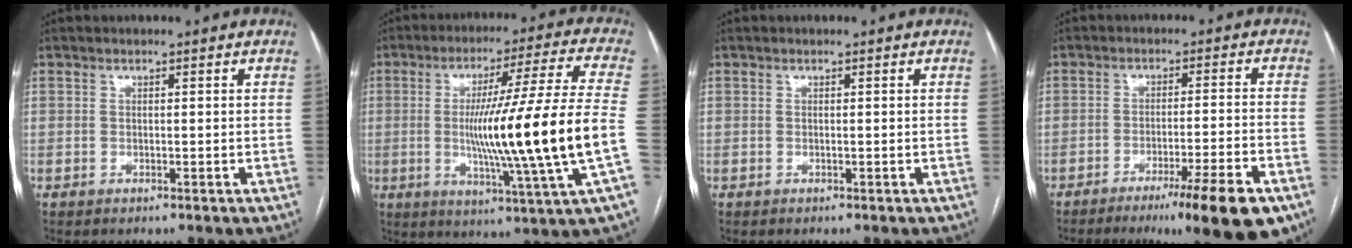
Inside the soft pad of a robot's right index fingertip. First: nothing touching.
{"total": 20.5, "force": [-2.6, -2.0, 20.3], "torque": [-0.315, -0.010, -0.053]}
{"total": 0.0}
{"total": 12.6, "force": [-8.1, -0.2, 9.7], "torque": [-0.110, -0.018, -0.121]}